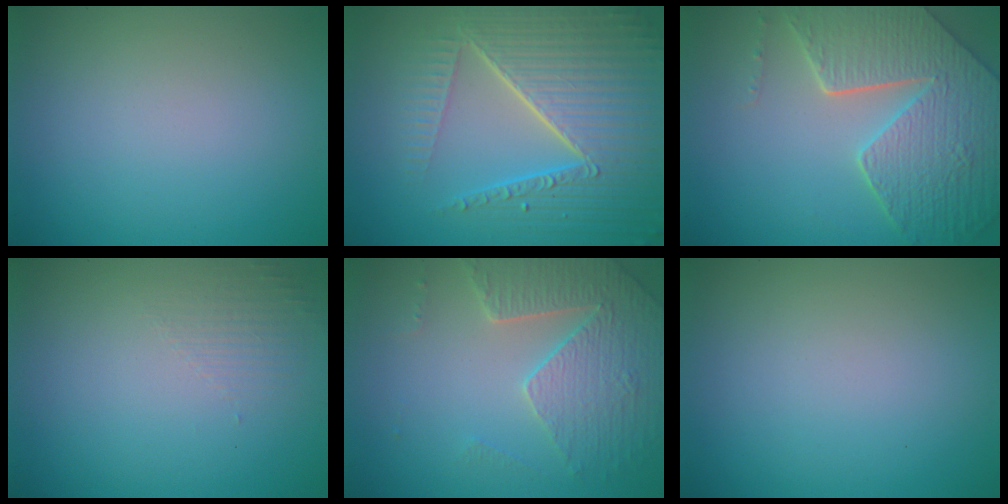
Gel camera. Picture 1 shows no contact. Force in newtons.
{"total": 8.8, "press": 6.1, "slide": 6.4}
{"total": 8.6, "press": 6.1, "slide": 6.0}
{"total": 1.3, "press": 0.1, "slide": 1.3}
{"total": 4.1, "press": 4.0, "slide": 1.0}
{"total": 0.0}